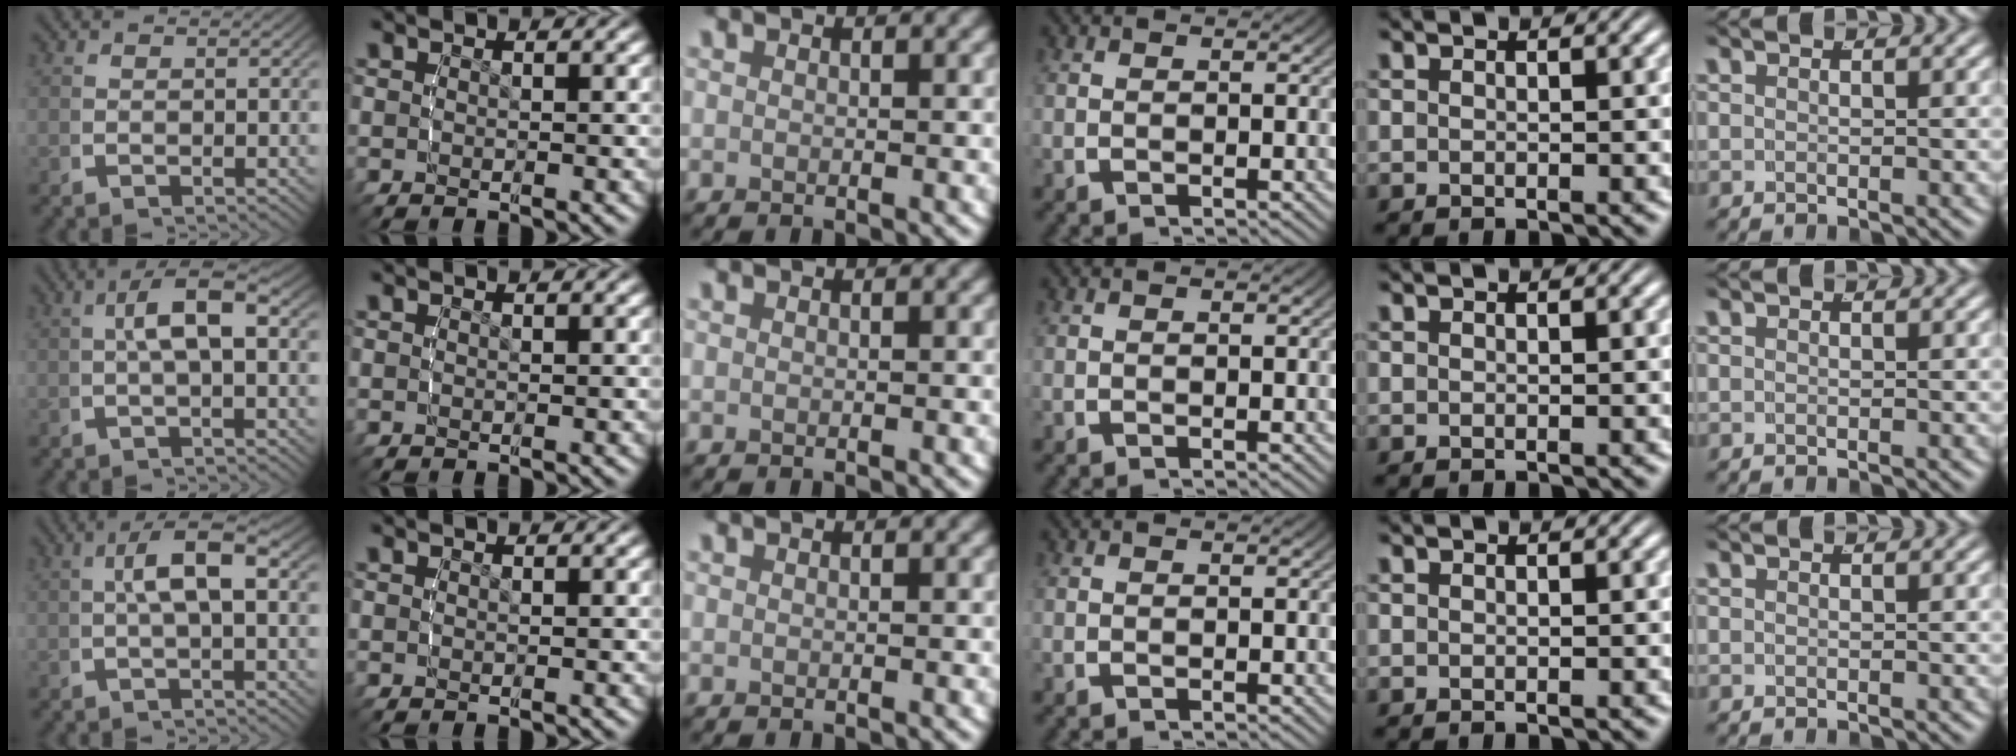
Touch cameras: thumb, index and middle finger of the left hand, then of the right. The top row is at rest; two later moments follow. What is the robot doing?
{"motion": "lift_and_place", "object": "legos"}